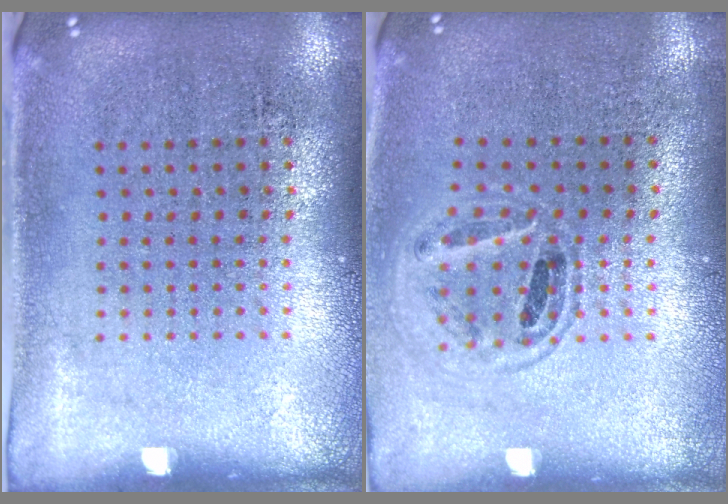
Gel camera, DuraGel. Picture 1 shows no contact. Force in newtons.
{"total": 0.9, "press": 0.9, "slide": 0.1}